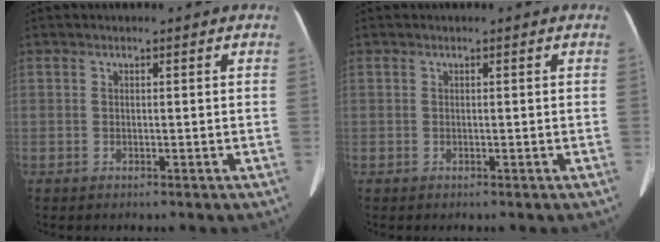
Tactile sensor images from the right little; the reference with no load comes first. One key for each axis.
{"total": 0.0}